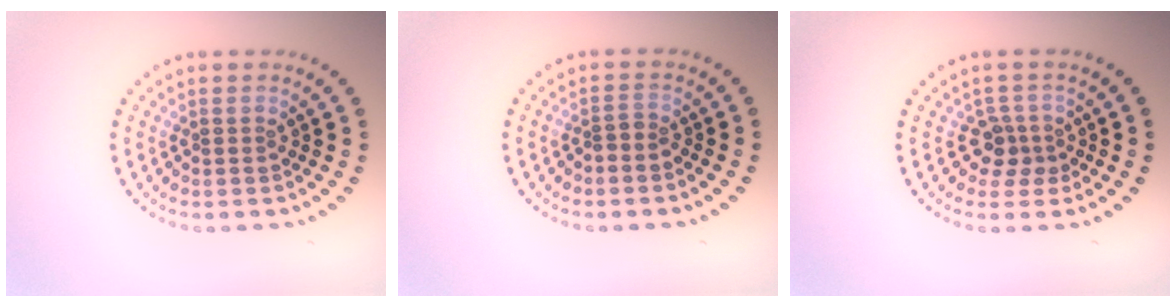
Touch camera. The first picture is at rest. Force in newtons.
{"total": 0.9, "press": 0.6, "slide": 0.7}
{"total": 2.3, "press": 1.8, "slide": 1.4}